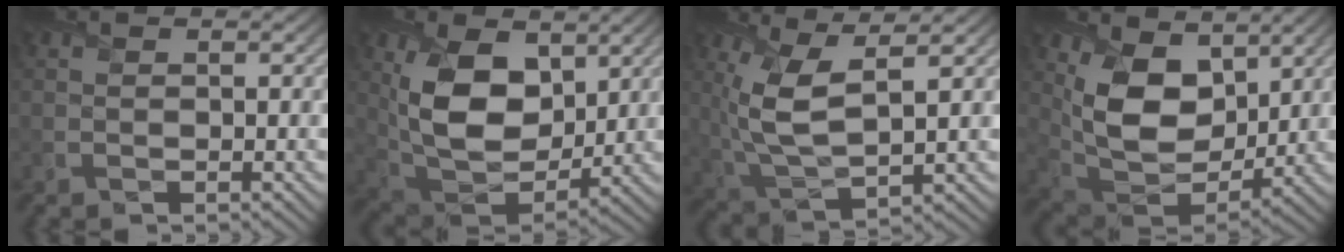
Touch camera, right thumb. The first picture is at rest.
{"total": 12.1, "force": [3.7, 7.9, 8.4], "torque": [-0.192, -0.014, 0.067]}
{"total": 8.7, "force": [2.9, 3.5, 7.4], "torque": [-0.182, -0.002, 0.061]}
{"total": 11.3, "force": [4.7, 7.5, 7.0], "torque": [-0.168, -0.017, 0.086]}